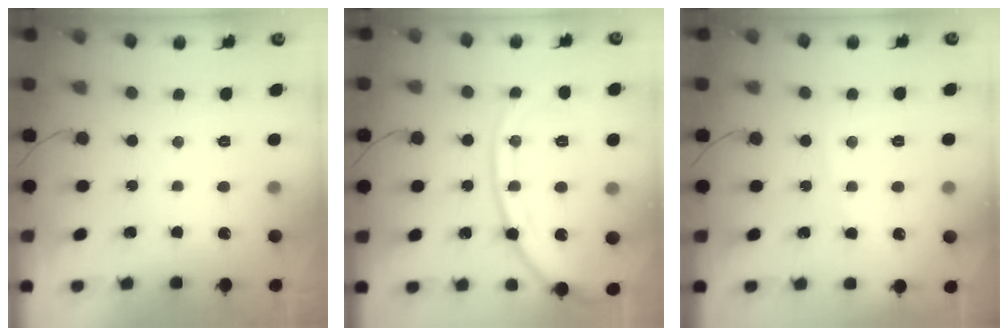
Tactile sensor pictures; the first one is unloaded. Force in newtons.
{"total": 14.1, "press": 14.0, "slide": 1.0}
{"total": 2.8, "press": 2.8, "slide": 0.3}